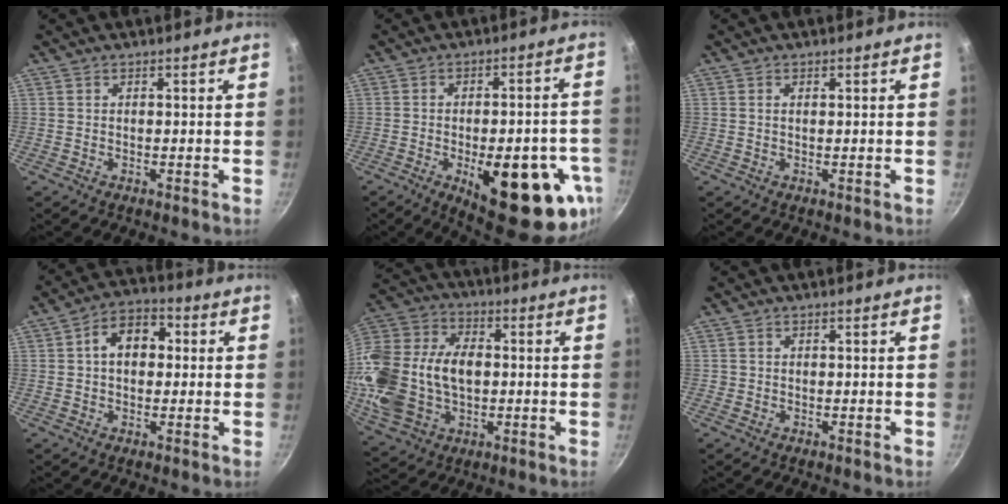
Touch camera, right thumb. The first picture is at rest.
{"total": 22.6, "force": [-8.2, 8.6, 19.3], "torque": [-0.196, 0.018, -0.088]}
{"total": 0.5, "force": [0.2, 0.3, 0.4], "torque": [-0.010, 0.003, 0.004]}
{"total": 8.5, "force": [1.1, 5.8, 6.1], "torque": [-0.077, 0.024, 0.010]}
{"total": 25.6, "force": [-1.4, 17.1, 19.0], "torque": [-0.435, 0.011, -0.011]}
{"total": 0.6, "force": [-0.1, 0.6, 0.0], "torque": [0.002, 0.004, -0.001]}